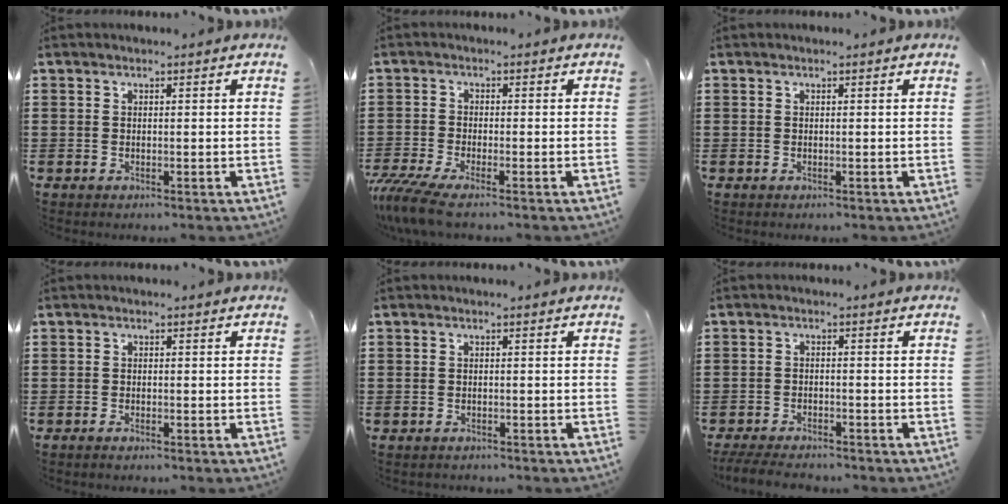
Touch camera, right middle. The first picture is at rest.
{"total": 4.8, "force": [-4.0, 0.4, 2.6], "torque": [-0.078, -0.026, -0.086]}
{"total": 0.0}
{"total": 0.6, "force": [-0.6, 0.1, 0.3], "torque": [-0.008, -0.003, -0.010]}
{"total": 1.1, "force": [-1.0, 0.4, -0.2], "torque": [0.003, 0.002, -0.024]}
{"total": 3.7, "force": [-3.5, 0.6, 0.8], "torque": [-0.020, -0.003, -0.075]}